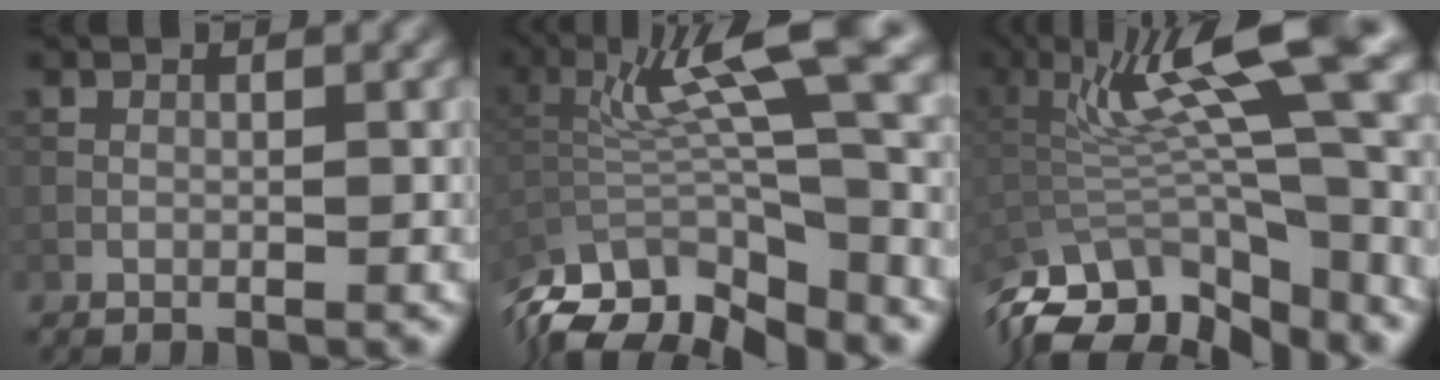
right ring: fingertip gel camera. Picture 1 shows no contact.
{"total": 11.3, "force": [-2.5, 3.8, 10.4], "torque": [-0.191, 0.002, -0.029]}
{"total": 12.9, "force": [-0.4, 4.9, 11.9], "torque": [-0.221, 0.007, 0.011]}